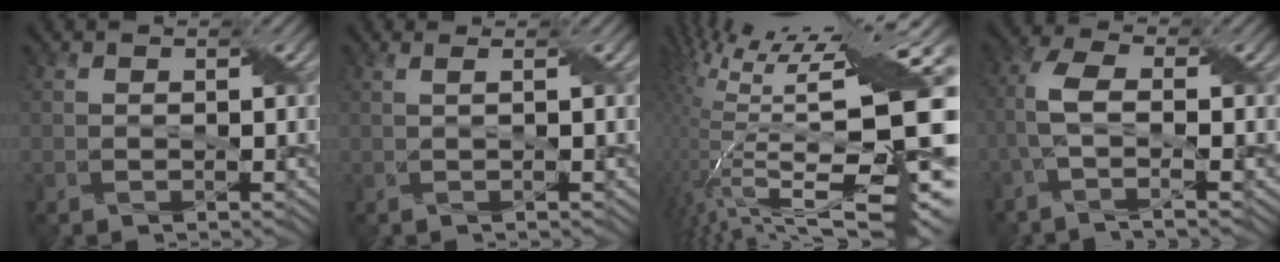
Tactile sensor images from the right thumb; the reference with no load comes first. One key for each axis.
{"total": 2.4, "fx": 0.3, "fy": 0.5, "fz": 2.3, "tx": -0.033, "ty": 0.010, "tz": -0.012}
{"total": 15.2, "fx": 0.0, "fy": 3.6, "fz": 14.8, "tx": -0.250, "ty": 0.013, "tz": 0.011}
{"total": 5.8, "fx": -1.3, "fy": 1.6, "fz": 5.5, "tx": -0.116, "ty": 0.007, "tz": -0.037}